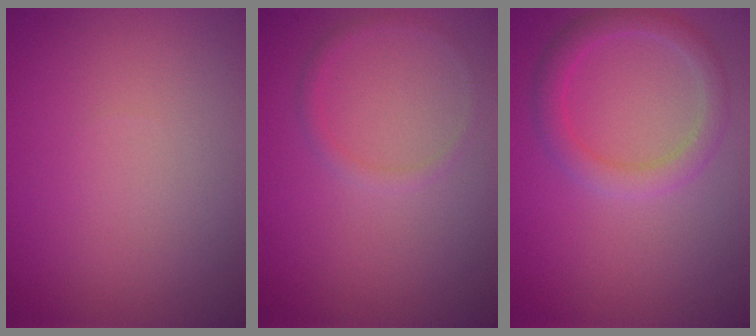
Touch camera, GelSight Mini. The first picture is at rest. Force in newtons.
{"total": 0.9, "press": 0.9, "slide": 0.1}
{"total": 2.7, "press": 2.7, "slide": 0.2}